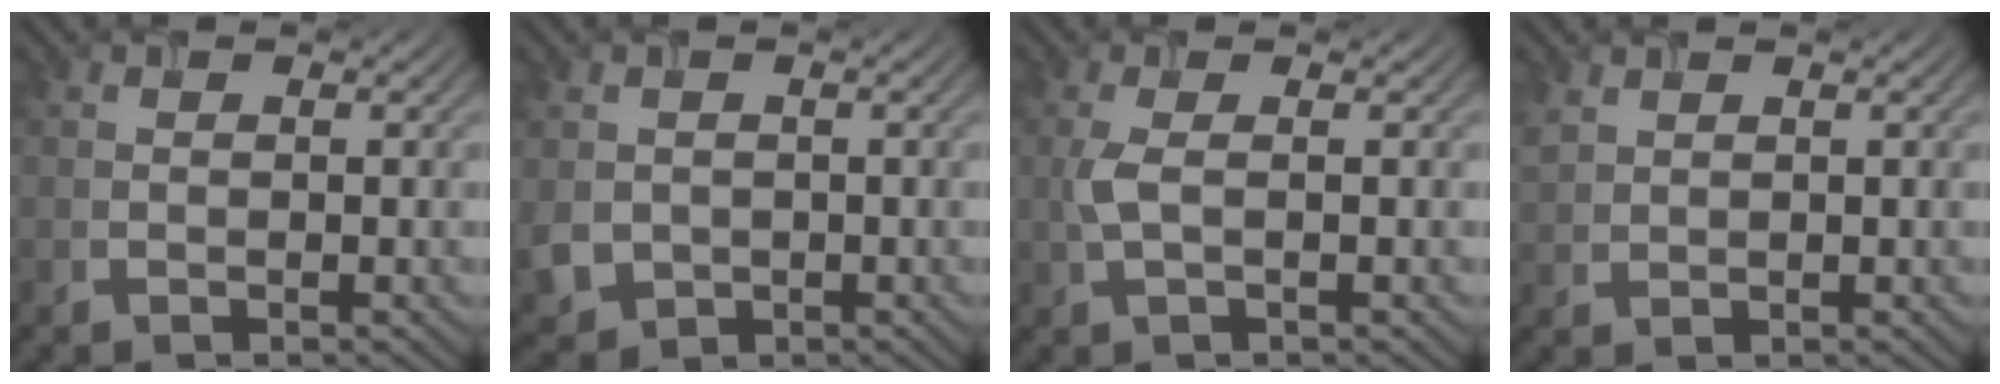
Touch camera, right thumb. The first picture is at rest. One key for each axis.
{"total": 3.5, "fx": -0.2, "fy": 3.2, "fz": 1.4, "tx": -0.052, "ty": -0.012, "tz": -0.005}
{"total": 2.4, "fx": 0.1, "fy": 0.6, "fz": 2.3, "tx": -0.061, "ty": 0.004, "tz": -0.001}
{"total": 1.8, "fx": 1.3, "fy": 1.0, "fz": 0.7, "tx": -0.024, "ty": 0.003, "tz": 0.033}